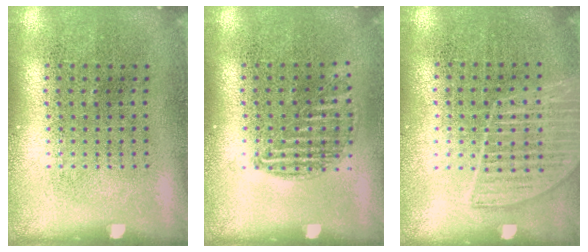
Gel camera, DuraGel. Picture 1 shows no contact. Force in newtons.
{"total": 0.9, "press": 0.8, "slide": 0.5}
{"total": 1.4, "press": 1.3, "slide": 0.6}